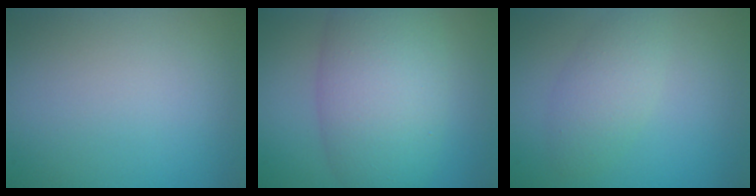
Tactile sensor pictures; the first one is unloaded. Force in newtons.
{"total": 9.3, "press": 9.3, "slide": 0.3}
{"total": 2.9, "press": 2.9, "slide": 0.1}